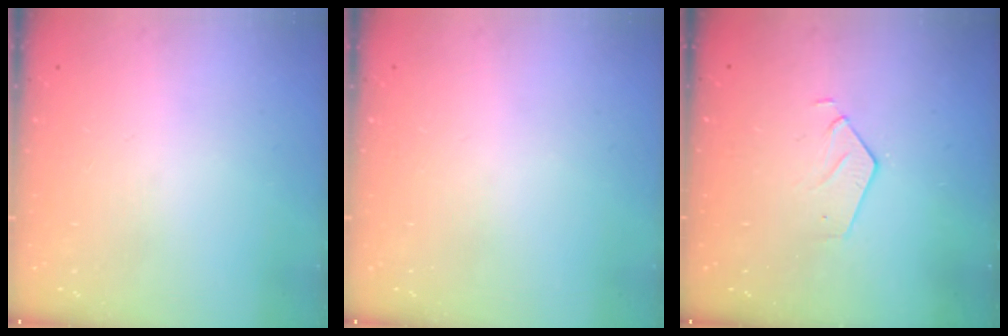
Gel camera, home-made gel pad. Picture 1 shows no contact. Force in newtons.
{"total": 0.0}
{"total": 3.6, "press": 3.6, "slide": 0.3}